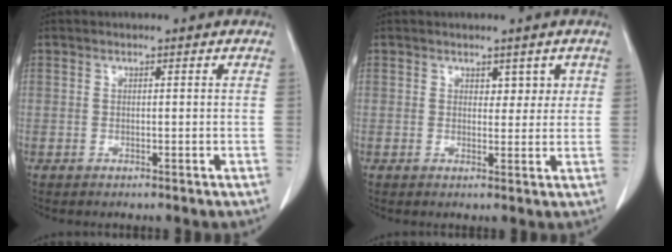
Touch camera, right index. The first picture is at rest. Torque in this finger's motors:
{"motor_torque": [-0.11, 0.10, -0.08, -0.01]}